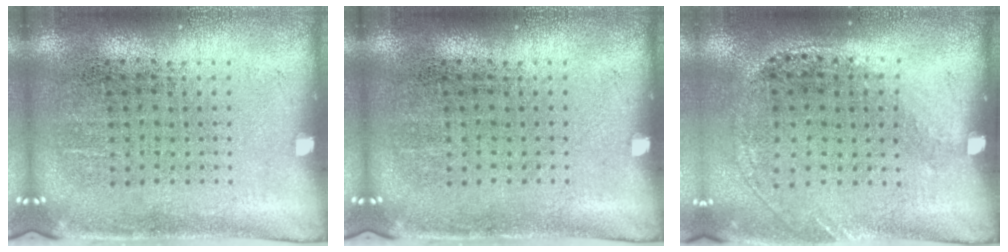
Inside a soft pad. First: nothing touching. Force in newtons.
{"total": 0.0}
{"total": 1.2, "press": 0.9, "slide": 0.9}